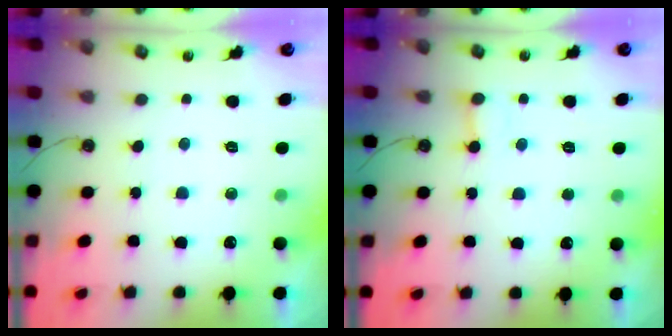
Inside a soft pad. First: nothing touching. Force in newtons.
{"total": 5.3, "press": 5.3, "slide": 0.3}